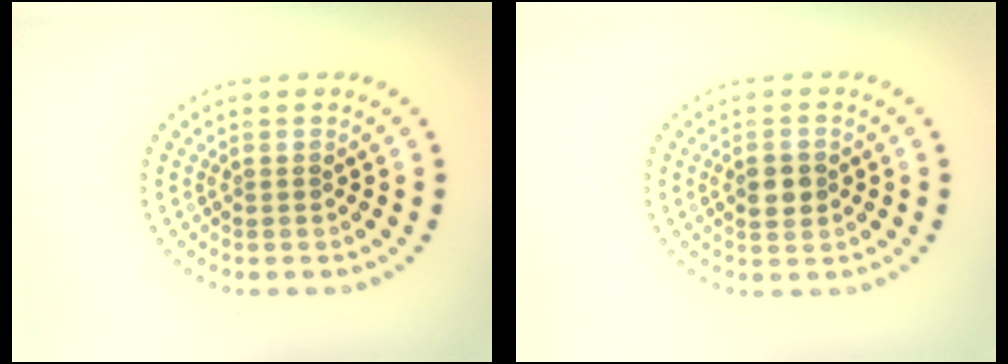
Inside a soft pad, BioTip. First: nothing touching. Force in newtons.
{"total": 2.8, "press": 2.8, "slide": 0.1}